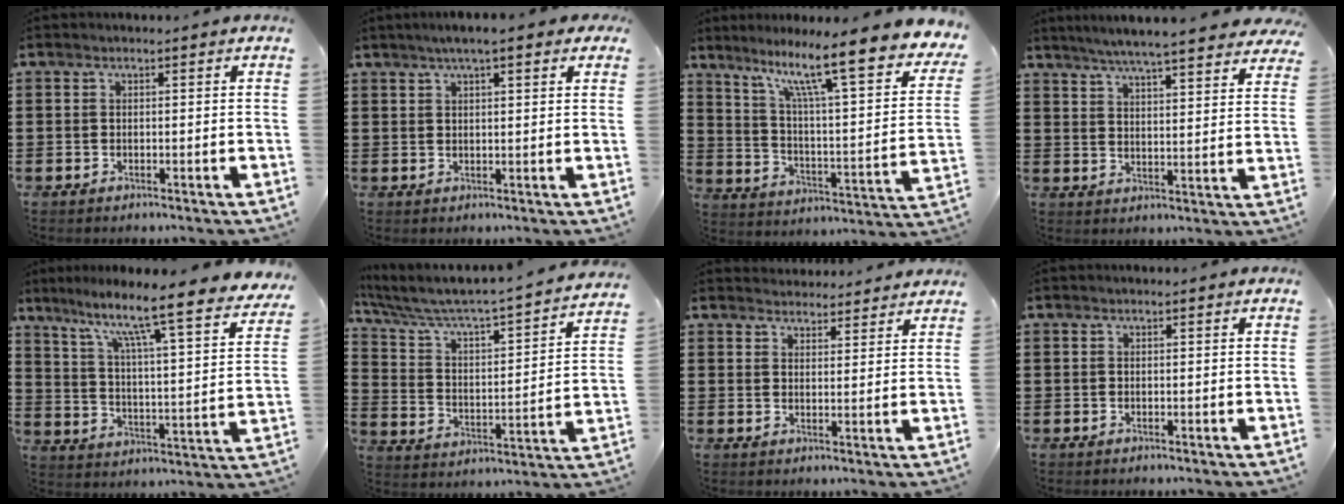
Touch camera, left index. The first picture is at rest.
{"total": 4.0, "force": [2.8, 0.5, 2.9], "torque": [-0.062, 0.007, 0.048]}
{"total": 12.0, "force": [8.7, 1.1, 8.2], "torque": [-0.165, -0.067, 0.135]}
{"total": 5.9, "force": [5.4, -0.5, 2.1], "torque": [-0.061, -0.027, 0.093]}
{"total": 9.4, "force": [7.5, -0.1, 5.7], "torque": [-0.123, -0.067, 0.113]}
{"total": 3.9, "force": [3.6, 0.3, 1.5], "torque": [-0.054, -0.047, 0.048]}
{"total": 3.1, "force": [3.1, 0.5, -0.2], "torque": [-0.006, -0.010, 0.059]}
{"total": 0.0}